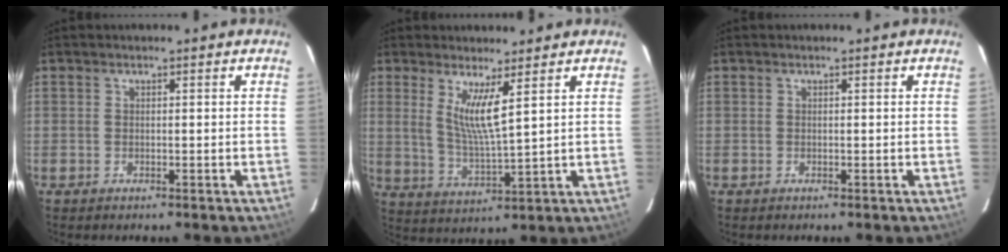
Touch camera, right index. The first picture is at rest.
{"total": 7.2, "force": [3.4, 0.2, 6.4], "torque": [-0.122, -0.020, 0.068]}
{"total": 0.0}